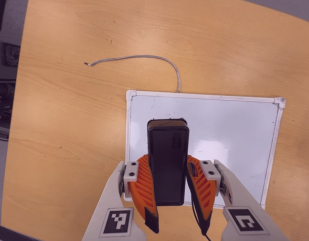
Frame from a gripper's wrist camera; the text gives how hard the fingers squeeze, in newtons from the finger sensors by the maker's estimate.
{"total": 8.3, "left": 7.2, "right": 9.3}